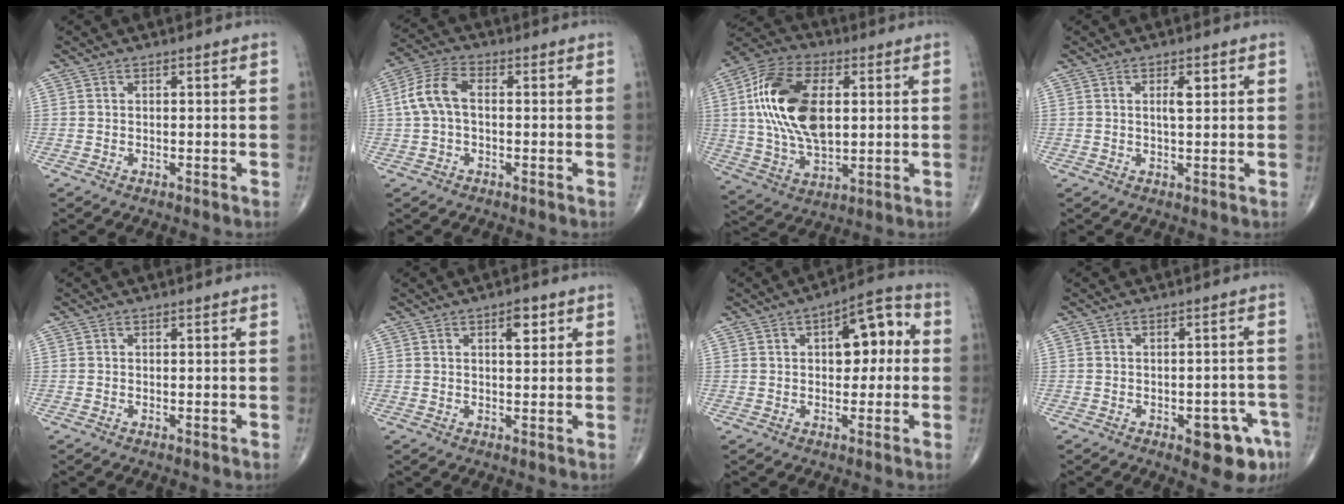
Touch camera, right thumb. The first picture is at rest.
{"total": 7.8, "force": [0.3, 4.6, 6.3], "torque": [-0.138, 0.026, 0.001]}
{"total": 19.5, "force": [3.2, 10.8, 15.9], "torque": [-0.303, 0.001, 0.057]}
{"total": 3.0, "force": [1.0, 1.0, 2.6], "torque": [-0.039, -0.005, 0.017]}
{"total": 0.0}
{"total": 3.7, "force": [1.7, 1.6, 2.9], "torque": [-0.033, -0.006, 0.023]}
{"total": 10.0, "force": [1.8, 5.1, 8.4], "torque": [-0.079, 0.026, 0.015]}
{"total": 8.3, "force": [-3.9, 3.5, 6.4], "torque": [-0.054, 0.020, -0.040]}